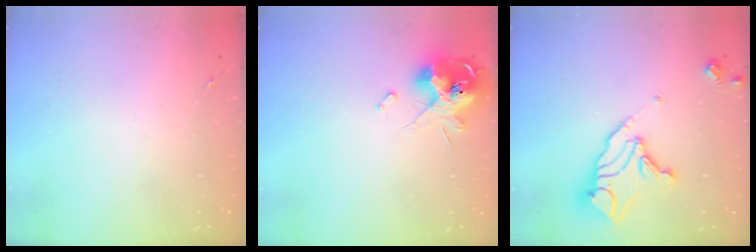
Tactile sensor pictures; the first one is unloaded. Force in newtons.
{"total": 13.9, "press": 13.8, "slide": 1.9}
{"total": 14.3, "press": 14.3, "slide": 1.0}